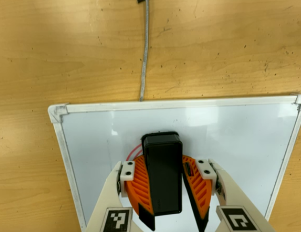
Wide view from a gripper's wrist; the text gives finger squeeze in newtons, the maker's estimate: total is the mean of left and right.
{"total": 15.8, "left": 17.5, "right": 14.0}